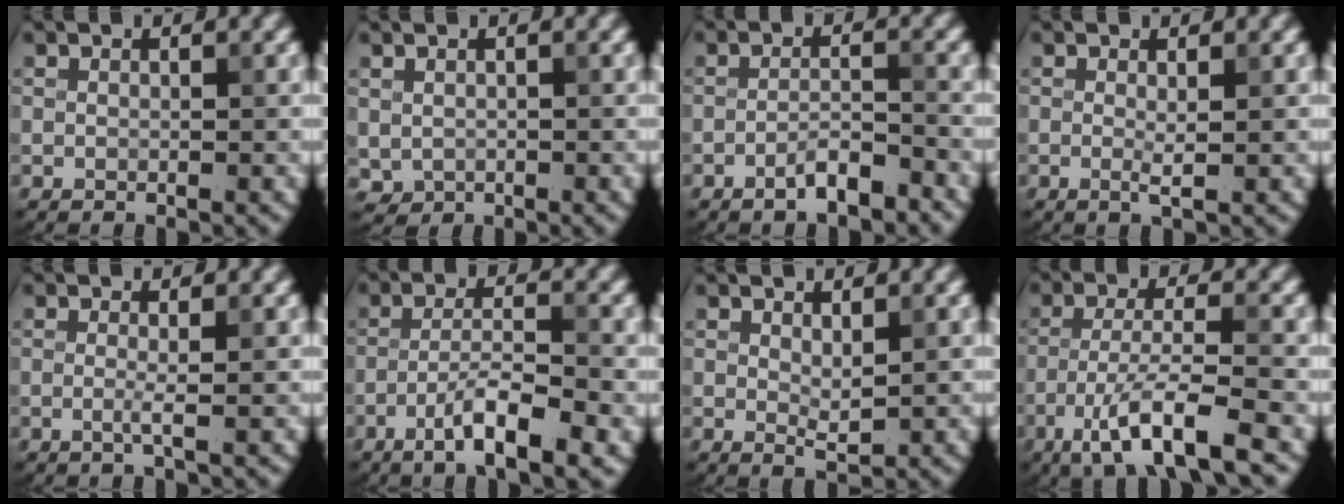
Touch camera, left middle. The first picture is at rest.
{"total": 1.0, "force": [0.0, 0.9, 0.4], "torque": [-0.008, -0.006, 0.006]}
{"total": 2.6, "force": [-1.8, 0.5, 1.8], "torque": [-0.028, 0.008, -0.034]}
{"total": 1.1, "force": [0.0, 0.1, 1.1], "torque": [-0.022, -0.006, -0.002]}
{"total": 1.2, "force": [-0.2, 0.2, 1.2], "torque": [-0.024, -0.006, -0.007]}
{"total": 5.6, "force": [-2.8, 1.1, 4.7], "torque": [-0.080, 0.006, -0.051]}
{"total": 1.3, "force": [0.6, 0.4, 1.1], "torque": [-0.022, -0.006, 0.014]}
{"total": 6.9, "force": [-4.0, 1.2, 5.4], "torque": [-0.095, -0.001, -0.076]}